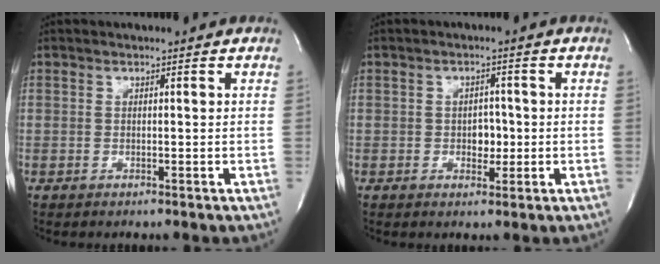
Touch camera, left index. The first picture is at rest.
{"total": 2.7, "force": [-0.3, 1.9, 1.9], "torque": [-0.021, 0.004, -0.002]}